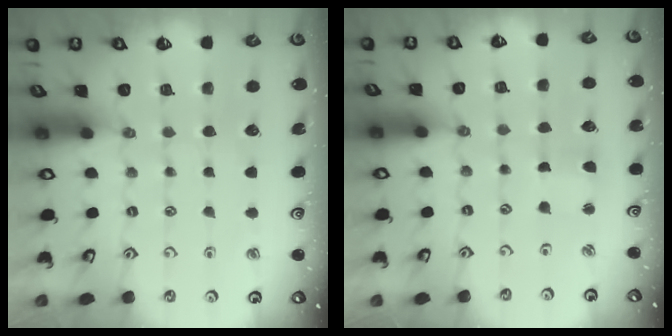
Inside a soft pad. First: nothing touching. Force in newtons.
{"total": 3.0, "press": 3.0, "slide": 0.6}